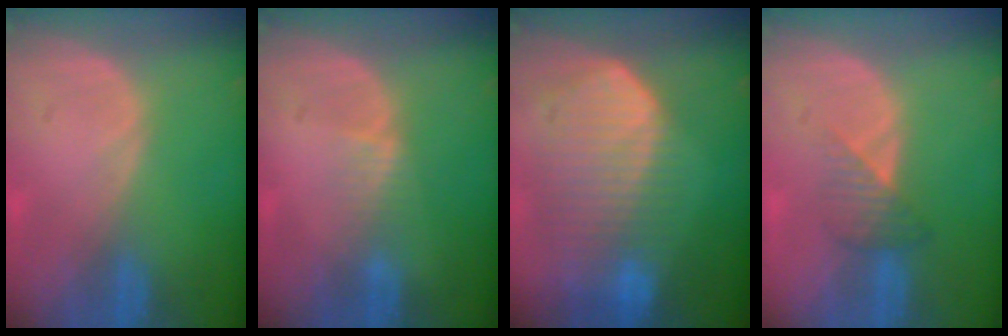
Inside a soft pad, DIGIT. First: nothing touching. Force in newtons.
{"total": 1.6, "press": 1.6, "slide": 0.3}
{"total": 10.5, "press": 9.1, "slide": 5.2}
{"total": 3.3, "press": 3.1, "slide": 1.1}